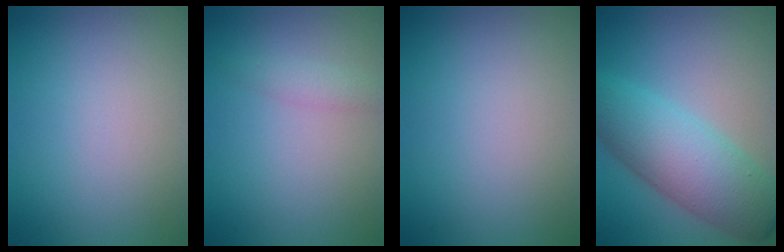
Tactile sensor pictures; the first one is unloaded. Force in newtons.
{"total": 1.3, "press": 1.3, "slide": 0.0}
{"total": 0.0}
{"total": 8.2, "press": 8.2, "slide": 0.0}